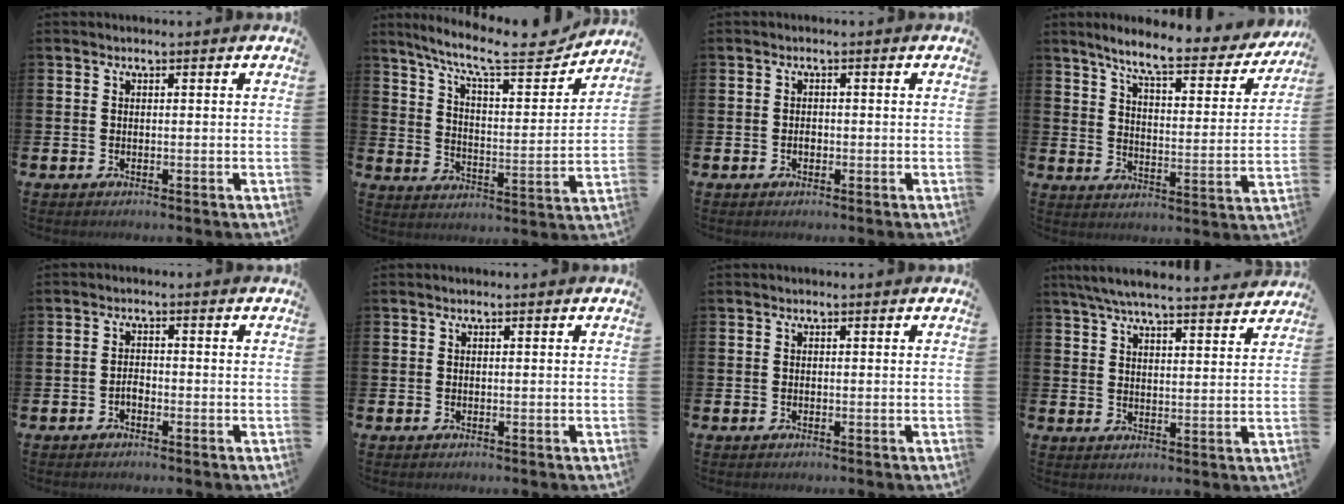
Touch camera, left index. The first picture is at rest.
{"total": 10.5, "force": [9.2, 1.7, 4.8], "torque": [-0.111, -0.060, 0.151]}
{"total": 1.1, "force": [-0.3, 0.8, 0.7], "torque": [-0.009, 0.001, -0.008]}
{"total": 7.6, "force": [6.6, 1.3, 3.6], "torque": [-0.082, -0.047, 0.104]}
{"total": 1.4, "force": [-0.9, 0.7, 0.8], "torque": [-0.011, -0.001, -0.018]}
{"total": 0.0}
{"total": 0.0}
{"total": 6.6, "force": [6.3, 0.6, 2.0], "torque": [-0.051, -0.034, 0.112]}